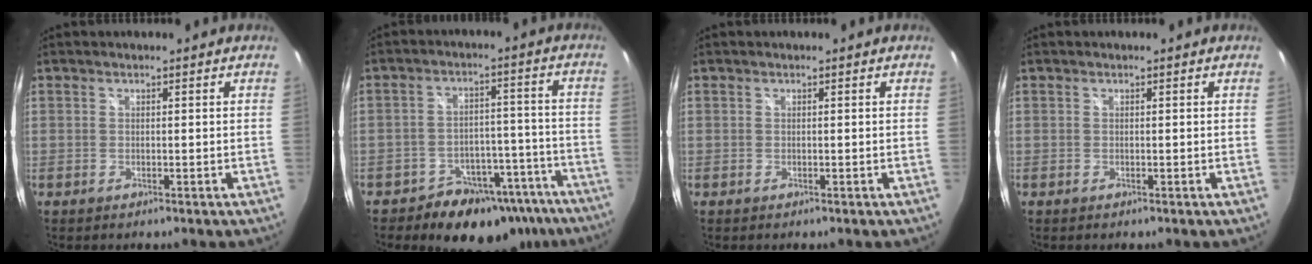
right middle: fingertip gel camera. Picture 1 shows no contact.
{"total": 15.5, "force": [-11.4, 9.4, 4.7], "torque": [-0.075, 0.046, -0.130]}
{"total": 0.0}
{"total": 0.0}